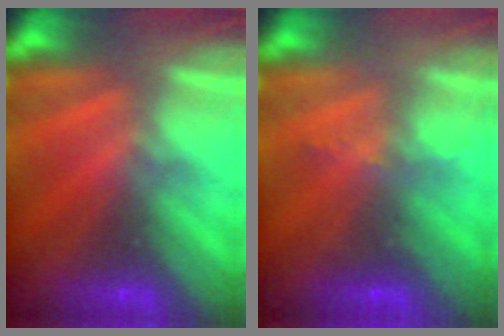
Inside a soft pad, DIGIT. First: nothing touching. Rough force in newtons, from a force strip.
{"total": 2.3}